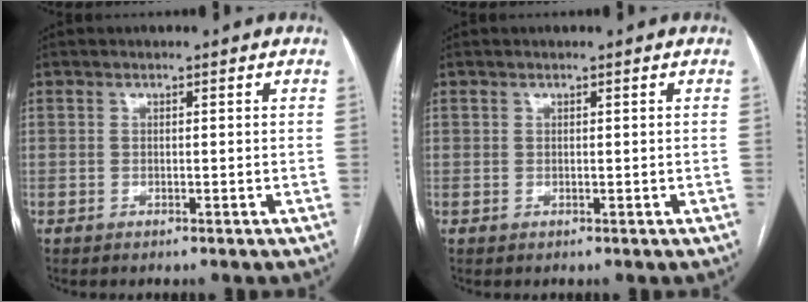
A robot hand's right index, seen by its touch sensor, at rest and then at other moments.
{"total": 0.0}